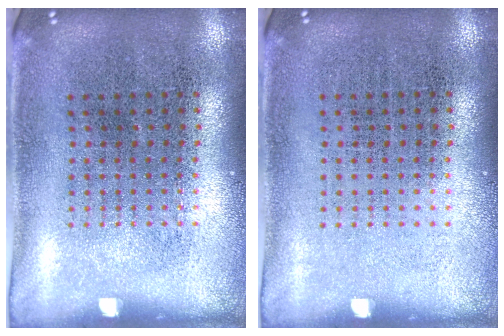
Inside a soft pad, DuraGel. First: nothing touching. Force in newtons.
{"total": 0.0}